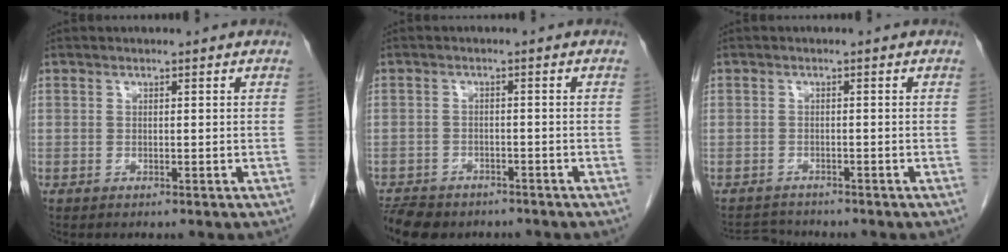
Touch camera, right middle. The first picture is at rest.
{"total": 7.6, "force": [-6.2, 3.5, 2.9], "torque": [-0.053, -0.009, -0.092]}
{"total": 2.9, "force": [-2.9, 0.5, -0.5], "torque": [0.000, -0.015, -0.048]}